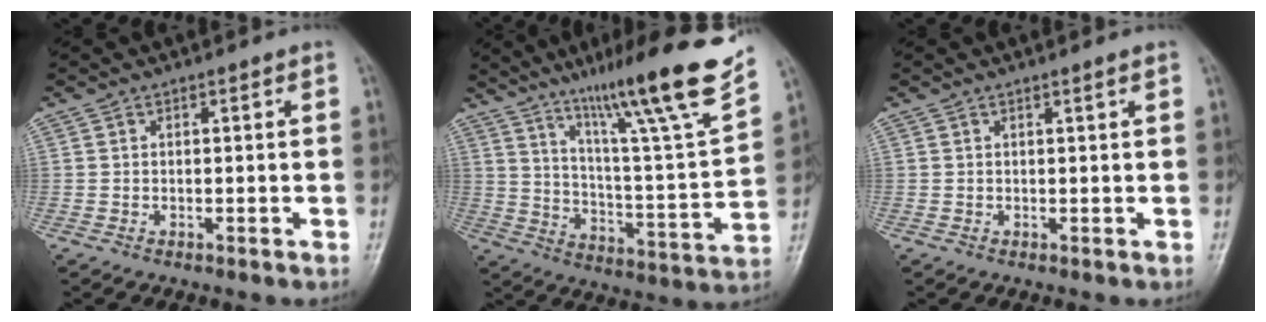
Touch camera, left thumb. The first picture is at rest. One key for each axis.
{"total": 22.2, "fx": 15.9, "fy": 0.9, "fz": 15.4, "tx": -0.210, "ty": -0.078, "tz": 0.255}
{"total": 0.7, "fx": 0.4, "fy": -0.2, "fz": 0.5, "tx": -0.015, "ty": -0.004, "tz": 0.011}